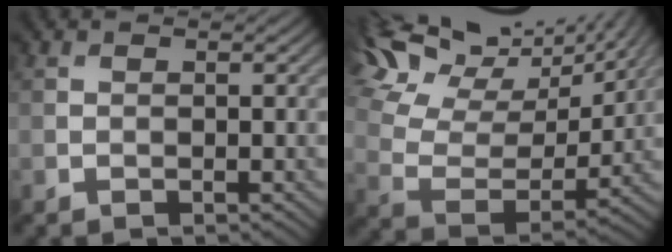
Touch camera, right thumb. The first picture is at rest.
{"total": 15.8, "force": [12.3, 5.8, 8.0], "torque": [-0.198, 0.026, 0.179]}